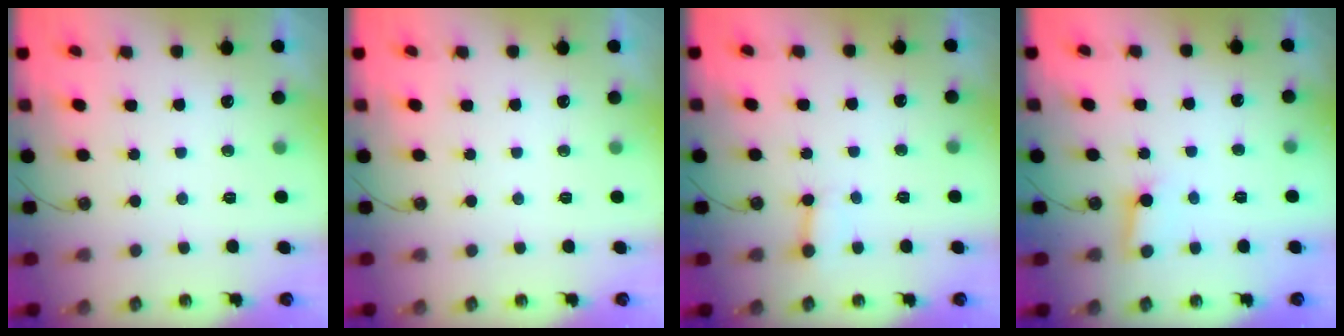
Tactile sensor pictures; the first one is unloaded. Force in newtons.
{"total": 0.0}
{"total": 3.3, "press": 3.3, "slide": 0.2}
{"total": 3.0, "press": 3.0, "slide": 0.4}